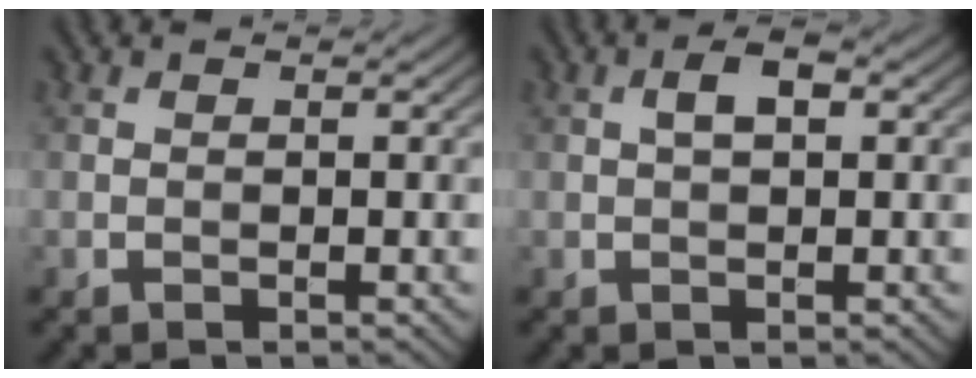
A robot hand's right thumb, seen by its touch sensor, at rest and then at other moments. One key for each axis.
{"total": 2.5, "fx": 0.6, "fy": 1.1, "fz": 2.2, "tx": -0.039, "ty": 0.007, "tz": 0.007}